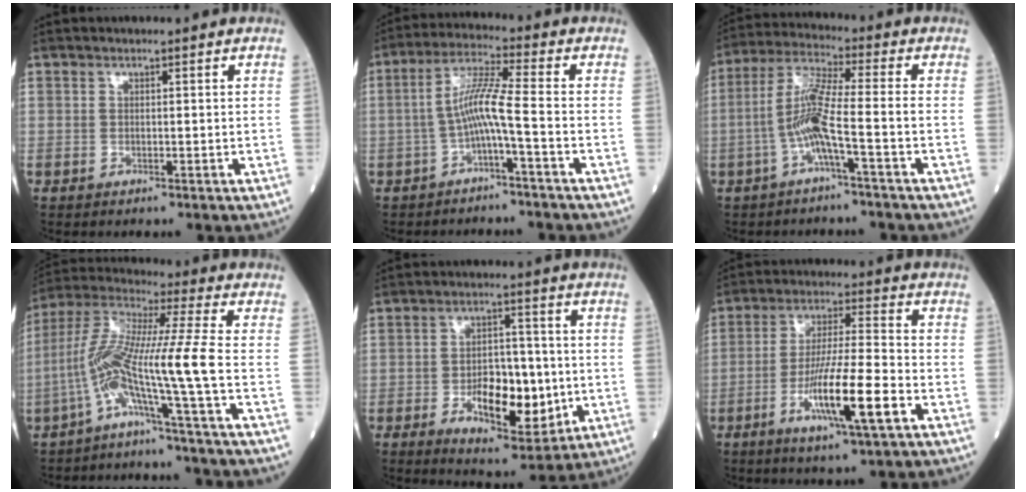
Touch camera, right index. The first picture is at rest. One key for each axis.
{"total": 6.4, "fx": -1.9, "fy": -0.5, "fz": 6.1, "tx": -0.119, "ty": 0.021, "tz": -0.036}
{"total": 7.7, "fx": -2.4, "fy": -0.4, "fz": 7.3, "tx": -0.153, "ty": 0.015, "tz": -0.052}
{"total": 11.0, "fx": -4.0, "fy": -1.9, "fz": 10.1, "tx": -0.216, "ty": 0.018, "tz": -0.086}
{"total": 11.4, "fx": -2.5, "fy": 5.2, "fz": 9.9, "tx": -0.156, "ty": -0.001, "tz": -0.033}
{"total": 12.2, "fx": -4.6, "fy": 0.6, "fz": 11.3, "tx": -0.208, "ty": -0.013, "tz": -0.082}